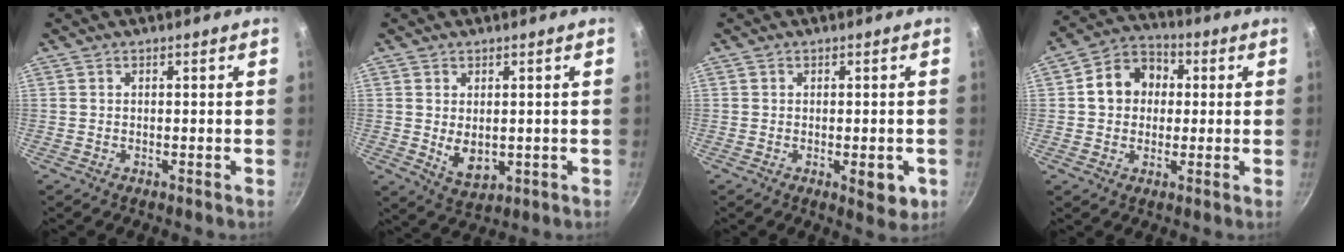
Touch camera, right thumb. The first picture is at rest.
{"total": 5.5, "force": [0.1, 3.6, 4.1], "torque": [-0.061, -0.015, 0.014]}
{"total": 4.9, "force": [-1.4, 2.4, 4.1], "torque": [-0.034, 0.003, -0.014]}
{"total": 10.2, "force": [1.2, 8.6, 5.3], "torque": [-0.050, 0.022, 0.003]}